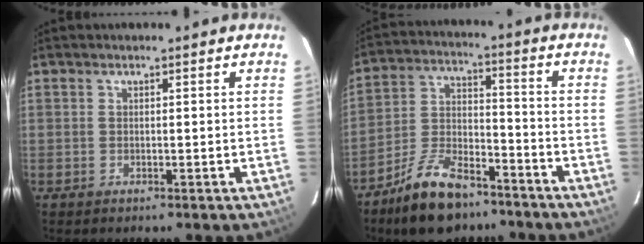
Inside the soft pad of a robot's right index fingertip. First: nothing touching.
{"total": 14.0, "force": [-10.3, 6.0, 7.4], "torque": [-0.154, 0.016, -0.181]}